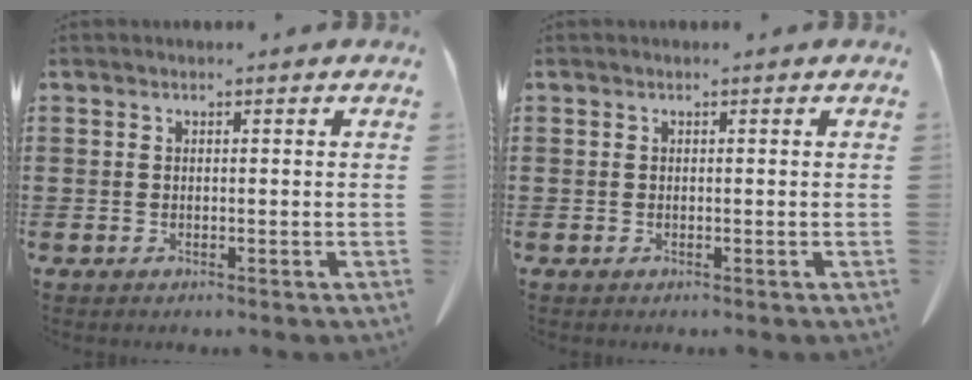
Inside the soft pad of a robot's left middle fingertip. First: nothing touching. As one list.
[{"total": 0.0}]